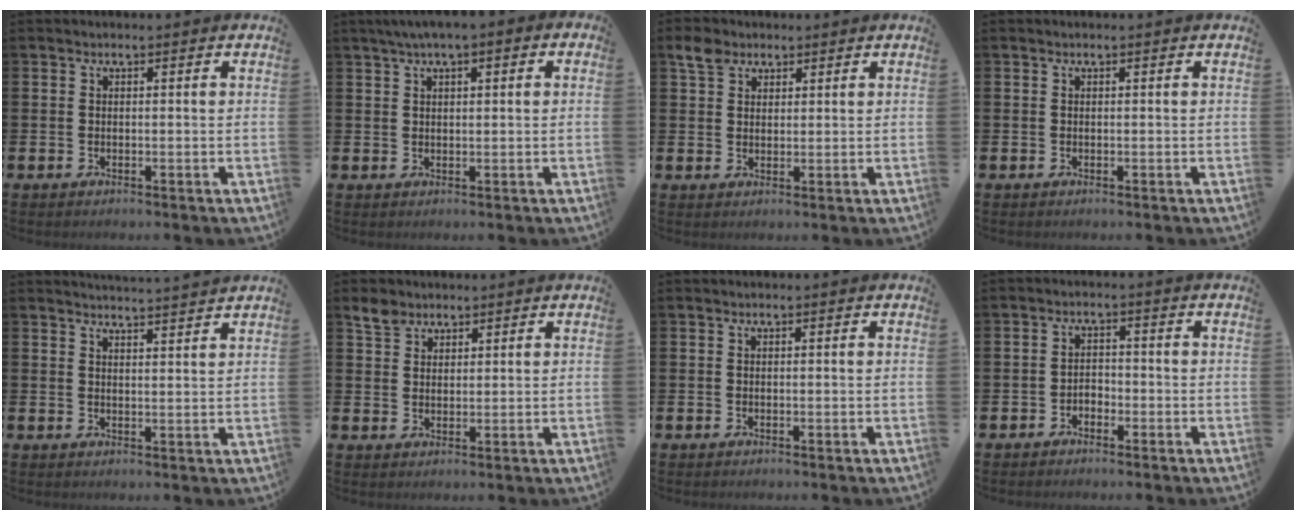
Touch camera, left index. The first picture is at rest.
{"total": 2.6, "force": [1.5, 0.9, 2.0], "torque": [-0.039, 0.005, 0.025]}
{"total": 3.8, "force": [2.8, 2.3, 0.9], "torque": [-0.013, 0.000, 0.050]}
{"total": 0.0}
{"total": 3.6, "force": [3.6, -0.5, 0.0], "torque": [-0.007, -0.024, 0.065]}
{"total": 3.4, "force": [2.9, 1.8, 0.6], "torque": [-0.012, -0.003, 0.052]}
{"total": 0.0}
{"total": 1.7, "force": [-1.4, 0.8, 0.2], "torque": [-0.009, 0.003, -0.031]}